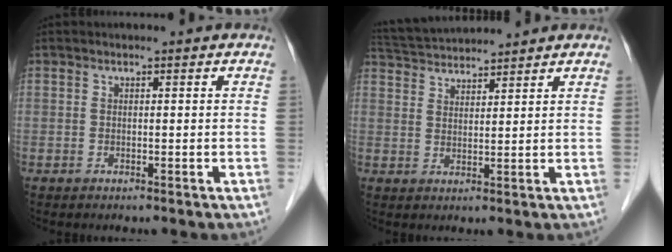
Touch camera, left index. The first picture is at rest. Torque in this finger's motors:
{"motor_torque": [-0.67, -0.85, 0.11, 0.02]}